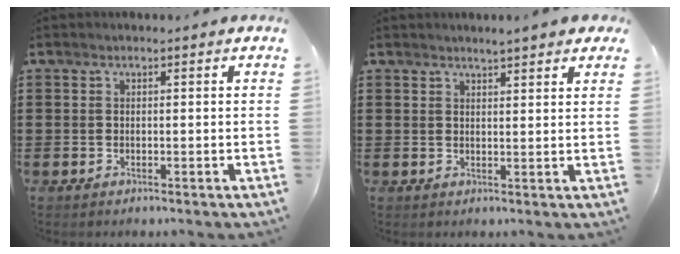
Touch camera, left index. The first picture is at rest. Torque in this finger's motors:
{"motor_torque": [0.96, -0.55, 0.45, 0.05]}